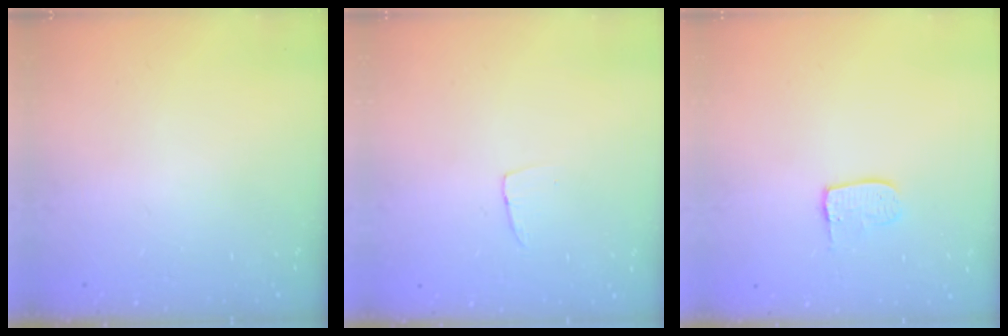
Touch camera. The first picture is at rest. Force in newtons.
{"total": 2.9, "press": 2.9, "slide": 0.1}
{"total": 6.3, "press": 6.3, "slide": 0.3}